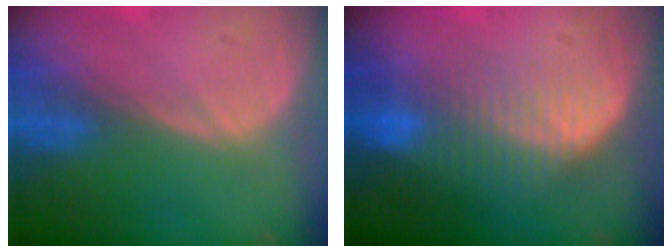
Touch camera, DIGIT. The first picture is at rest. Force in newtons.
{"total": 7.5, "press": 6.7, "slide": 3.4}